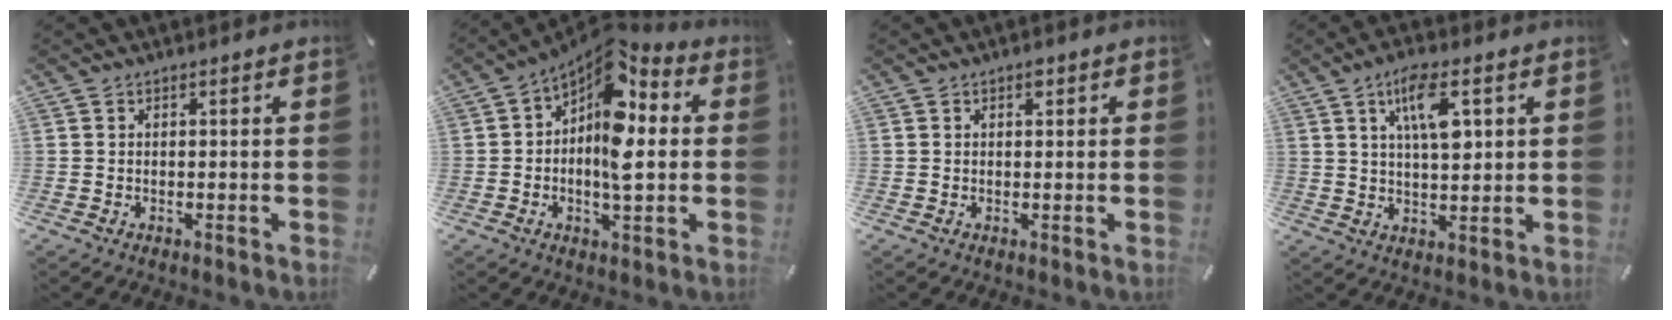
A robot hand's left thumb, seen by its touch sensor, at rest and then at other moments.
{"total": 13.4, "force": [3.0, 6.9, 11.1], "torque": [-0.193, -0.044, 0.049]}
{"total": 1.6, "force": [0.6, 1.0, 1.1], "torque": [-0.008, -0.002, 0.006]}
{"total": 9.5, "force": [3.6, 3.7, 8.0], "torque": [-0.139, -0.002, 0.058]}